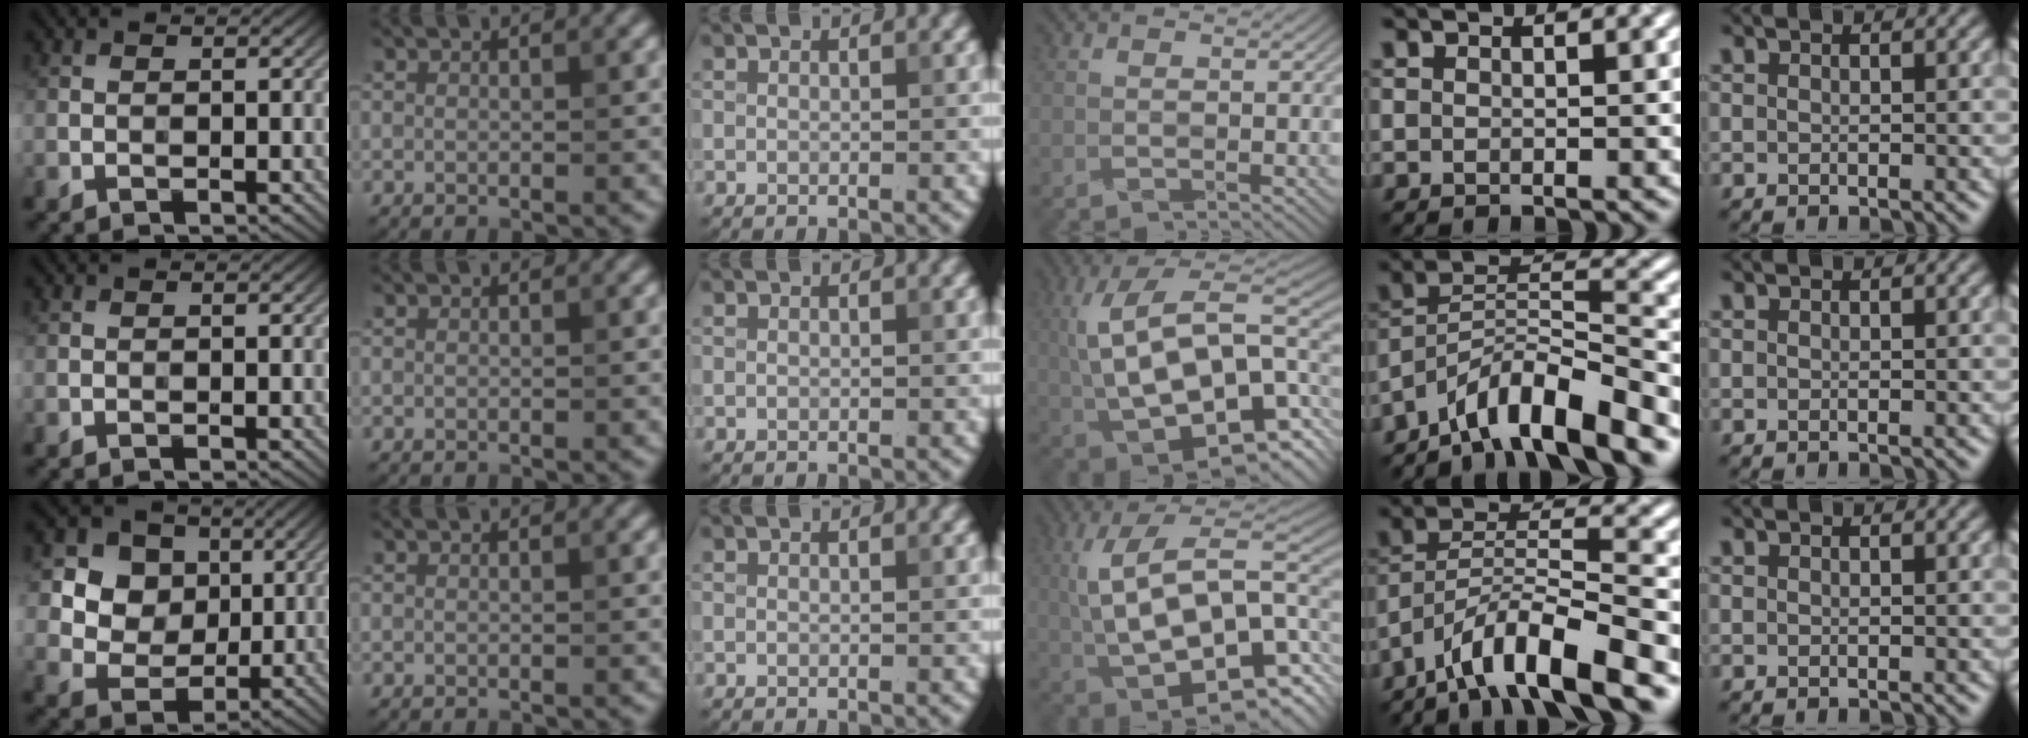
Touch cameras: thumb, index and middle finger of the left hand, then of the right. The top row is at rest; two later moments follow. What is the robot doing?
{"motion": "wrap", "object": "crepe paper"}